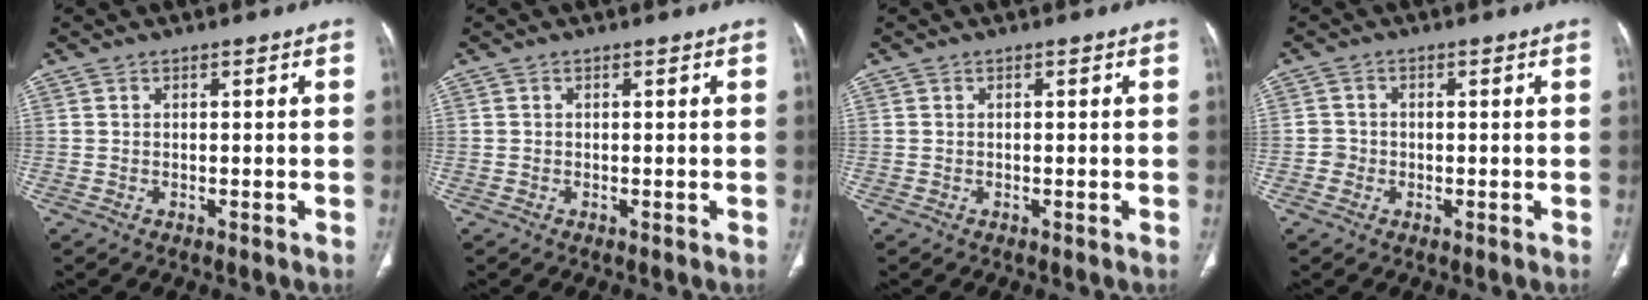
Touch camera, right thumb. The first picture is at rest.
{"total": 0.0}
{"total": 0.0}
{"total": 2.1, "force": [-0.6, 2.0, 0.4], "torque": [0.003, 0.008, -0.015]}